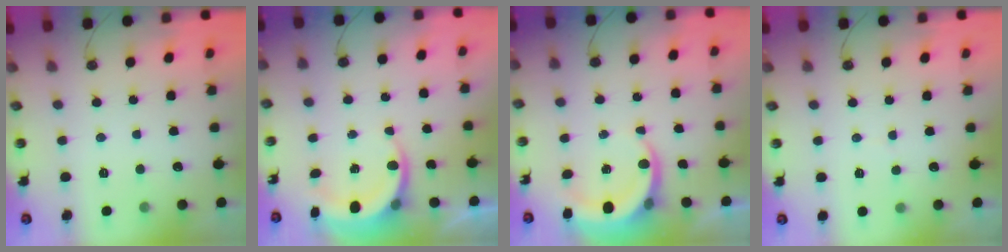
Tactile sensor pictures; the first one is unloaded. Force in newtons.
{"total": 5.7, "press": 5.5, "slide": 1.4}
{"total": 5.9, "press": 5.9, "slide": 0.7}
{"total": 2.7, "press": 2.6, "slide": 0.2}